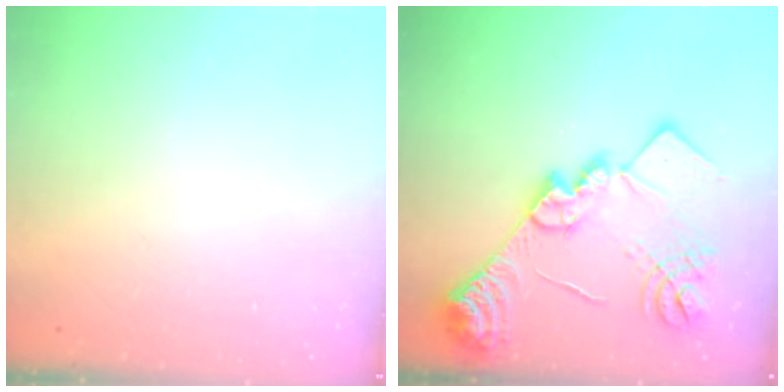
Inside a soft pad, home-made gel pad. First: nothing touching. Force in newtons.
{"total": 22.4, "press": 22.3, "slide": 1.3}